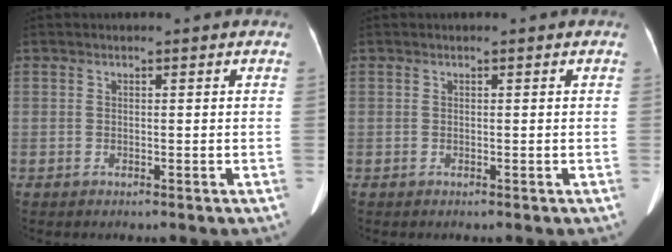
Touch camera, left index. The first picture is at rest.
{"total": 0.0}